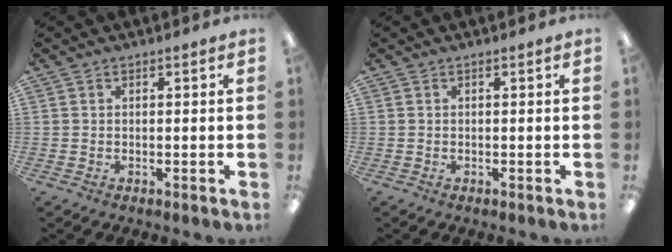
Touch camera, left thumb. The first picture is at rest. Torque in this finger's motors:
{"motor_torque": [-0.02, -0.02, 0.04, -0.03, 0.00]}